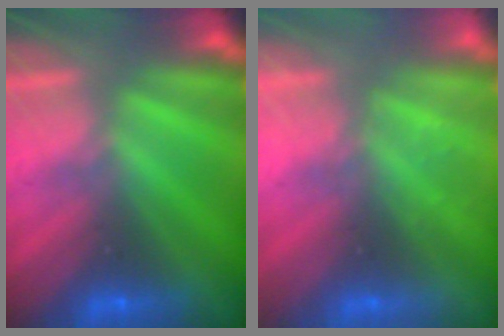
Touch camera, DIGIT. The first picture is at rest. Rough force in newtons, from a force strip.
{"total": 2.2}